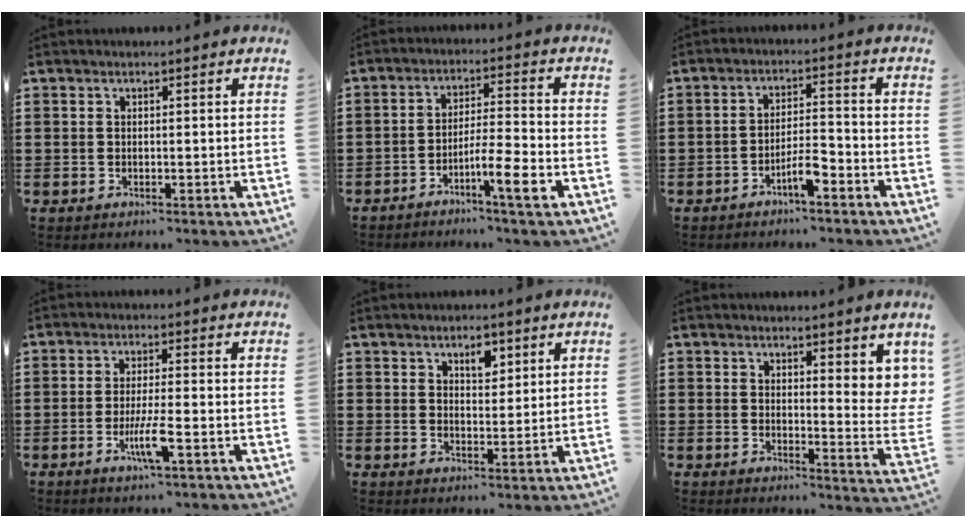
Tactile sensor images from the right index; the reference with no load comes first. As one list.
[{"total": 6.7, "force": [-3.9, 0.4, 5.4], "torque": [-0.093, -0.001, -0.069]}, {"total": 4.8, "force": [-3.1, 1.1, 3.5], "torque": [-0.073, 0.004, -0.061]}, {"total": 5.3, "force": [-2.3, 0.3, 4.8], "torque": [-0.091, -0.014, -0.042]}, {"total": 3.5, "force": [2.2, 1.8, 2.1], "torque": [-0.023, -0.002, 0.033]}, {"total": 3.6, "force": [2.9, 0.8, 1.9], "torque": [-0.034, -0.013, 0.049]}]